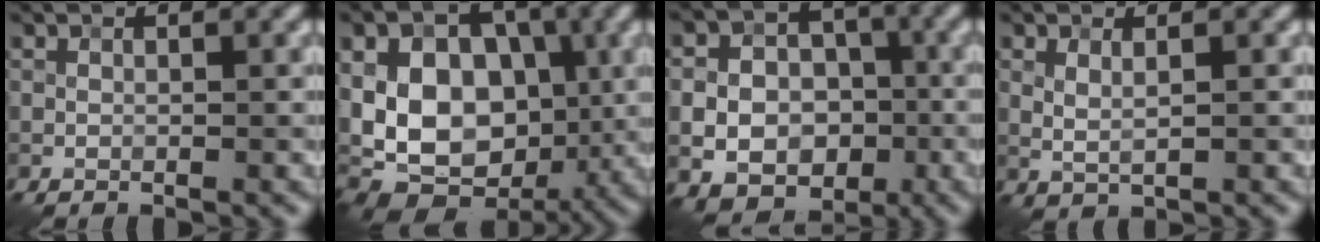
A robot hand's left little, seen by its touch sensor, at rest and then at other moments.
{"total": 15.0, "force": [0.0, 11.0, 10.2], "torque": [-0.168, 0.006, -0.013]}
{"total": 11.4, "force": [-3.3, 9.7, 5.0], "torque": [-0.069, -0.004, -0.071]}
{"total": 1.5, "force": [0.5, 0.5, 1.3], "torque": [-0.032, -0.003, 0.012]}